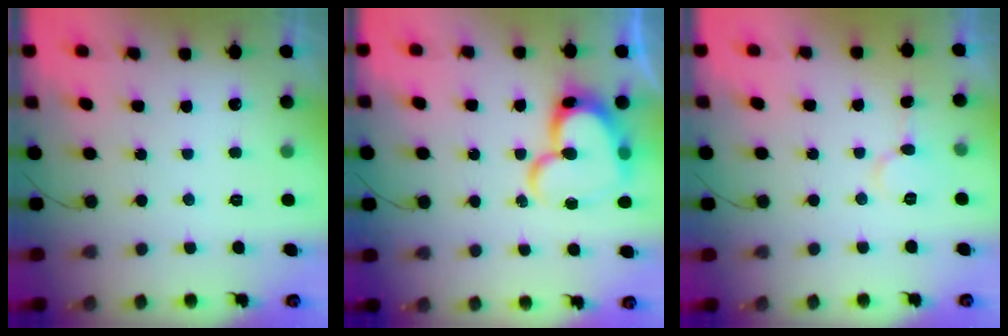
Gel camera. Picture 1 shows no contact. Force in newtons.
{"total": 17.4, "press": 17.3, "slide": 1.6}
{"total": 5.6, "press": 5.6, "slide": 0.2}